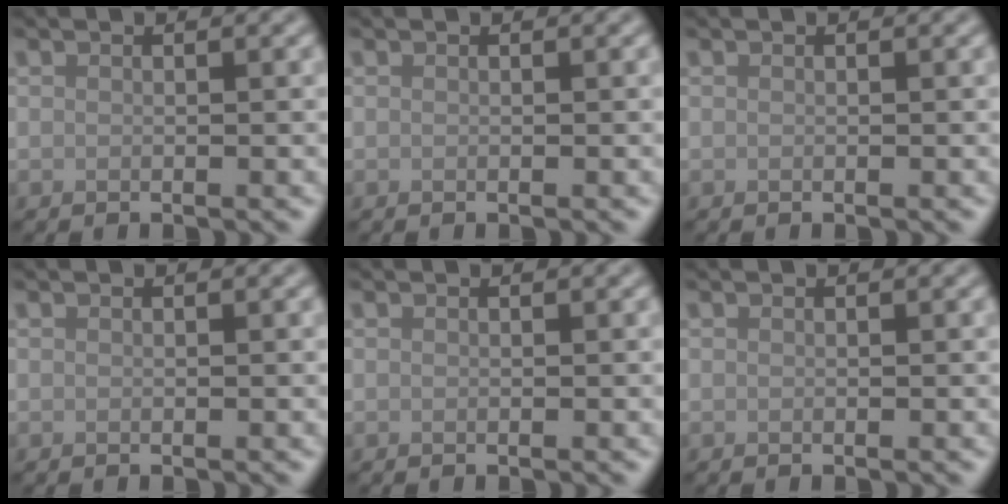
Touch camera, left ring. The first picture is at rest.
{"total": 0.0}
{"total": 0.0}
{"total": 0.0}
{"total": 0.0}
{"total": 0.0}